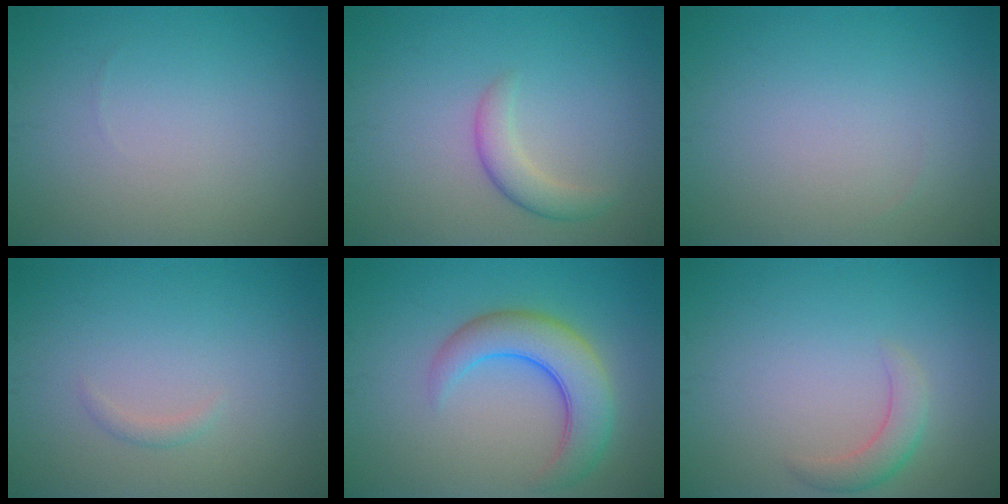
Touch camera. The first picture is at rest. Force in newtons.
{"total": 2.3, "press": 2.3, "slide": 0.1}
{"total": 0.0}
{"total": 0.7, "press": 0.7, "slide": 0.0}
{"total": 5.8, "press": 5.8, "slide": 0.4}
{"total": 2.2, "press": 2.1, "slide": 0.2}